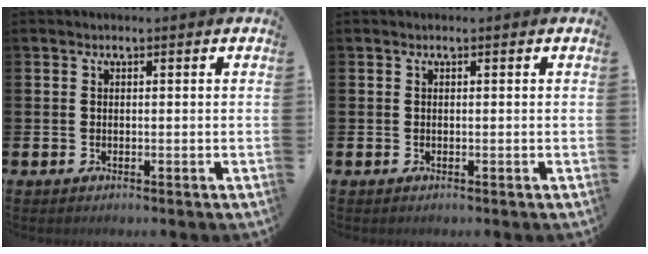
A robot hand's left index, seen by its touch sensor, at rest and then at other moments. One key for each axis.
{"total": 0.0}